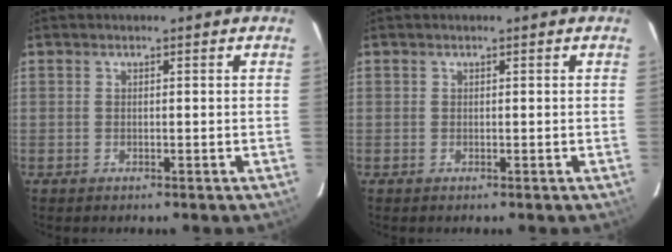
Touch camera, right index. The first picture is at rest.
{"total": 0.0}